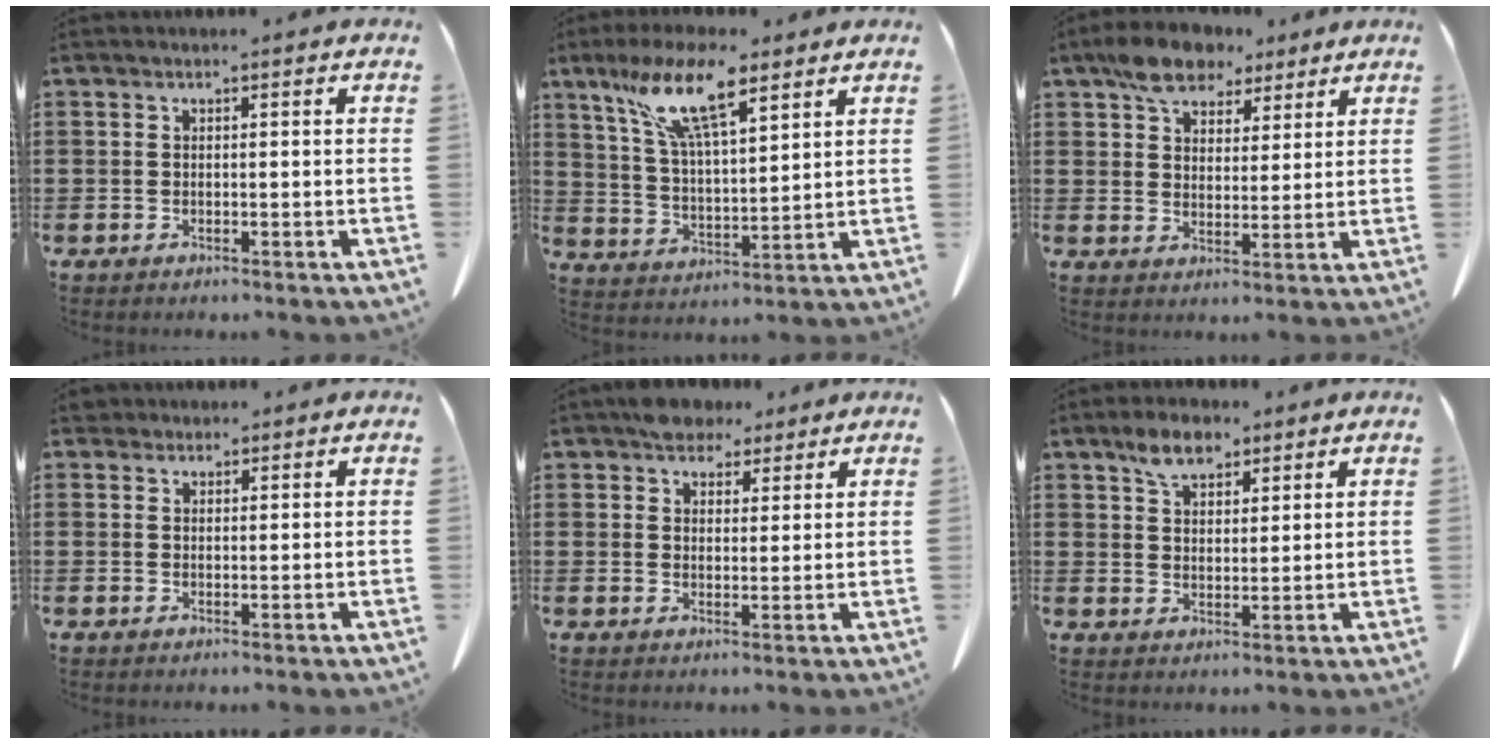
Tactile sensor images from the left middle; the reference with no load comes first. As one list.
[{"total": 12.3, "force": [8.3, 3.2, 8.6], "torque": [-0.191, -0.017, 0.146]}, {"total": 7.5, "force": [6.0, 3.7, 2.7], "torque": [-0.068, -0.003, 0.112]}, {"total": 2.0, "force": [1.8, 0.9, 0.5], "torque": [-0.015, 0.004, 0.036]}, {"total": 4.7, "force": [3.9, 2.3, 1.2], "torque": [-0.028, -0.002, 0.076]}, {"total": 5.6, "force": [4.0, 2.9, 2.6], "torque": [-0.056, 0.002, 0.074]}]